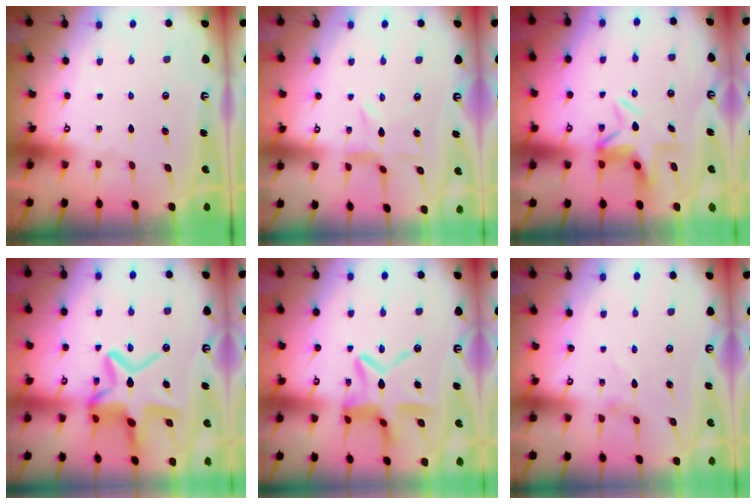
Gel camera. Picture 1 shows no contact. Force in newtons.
{"total": 2.8, "press": 2.7, "slide": 0.3}
{"total": 5.3, "press": 5.2, "slide": 0.7}
{"total": 17.6, "press": 17.5, "slide": 1.6}
{"total": 14.2, "press": 14.1, "slide": 1.2}
{"total": 0.0}